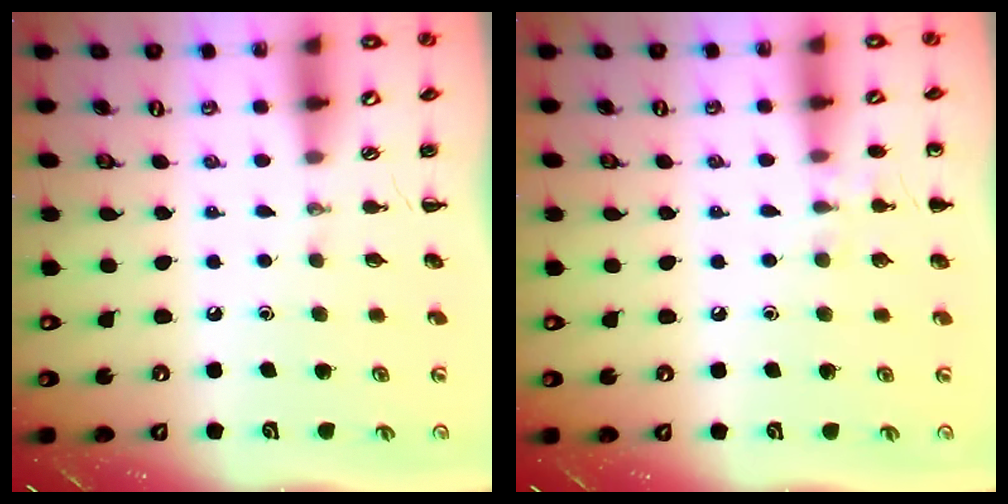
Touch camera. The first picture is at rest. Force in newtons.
{"total": 5.4, "press": 5.1, "slide": 1.6}